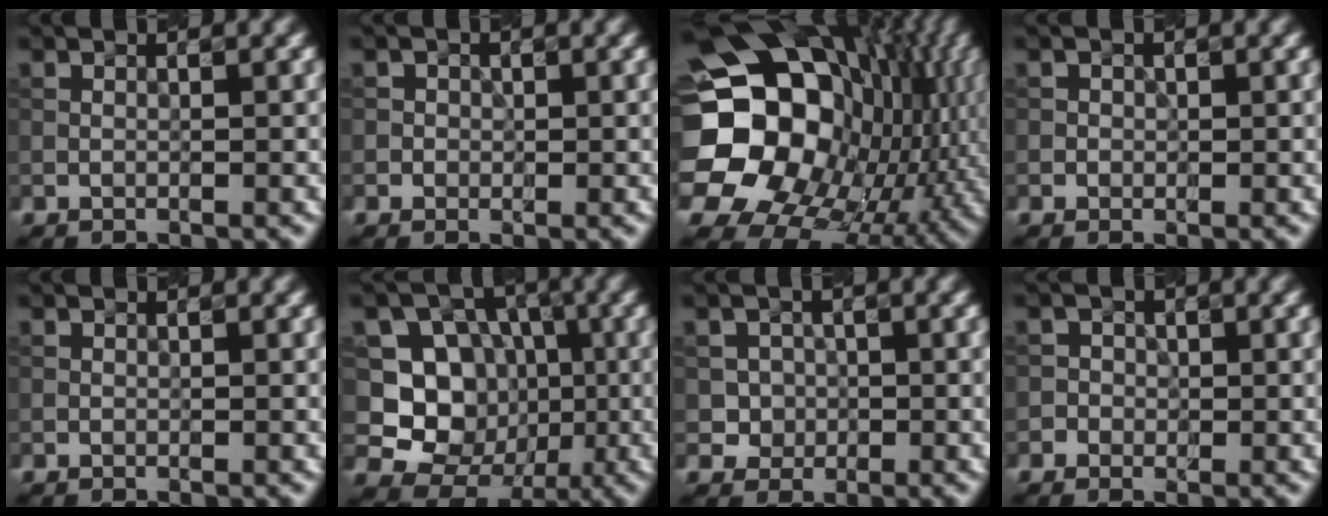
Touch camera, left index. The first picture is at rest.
{"total": 1.2, "force": [0.1, 1.2, 0.3], "torque": [0.004, -0.005, 0.003]}
{"total": 21.6, "force": [1.1, 17.4, 12.8], "torque": [-0.261, -0.018, 0.017]}
{"total": 0.9, "force": [0.0, 0.9, 0.2], "torque": [0.001, -0.004, -0.004]}
{"total": 0.0}
{"total": 9.4, "force": [-0.7, 8.7, 3.4], "torque": [-0.070, 0.005, -0.034]}
{"total": 2.4, "force": [-0.3, 2.3, 0.4], "torque": [0.003, -0.002, -0.002]}
{"total": 2.1, "force": [-0.5, 2.0, 0.4], "torque": [0.013, 0.006, -0.018]}